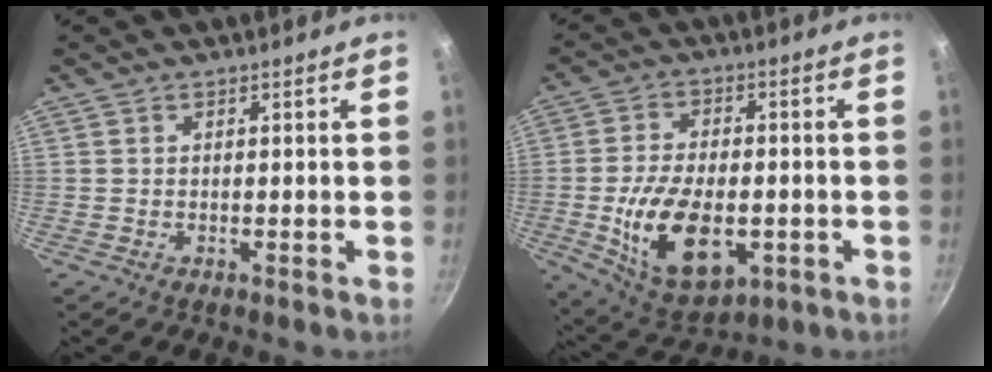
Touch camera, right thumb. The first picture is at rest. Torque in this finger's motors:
{"motor_torque": [-0.28, 0.87, 0.60, 0.61, 0.44]}